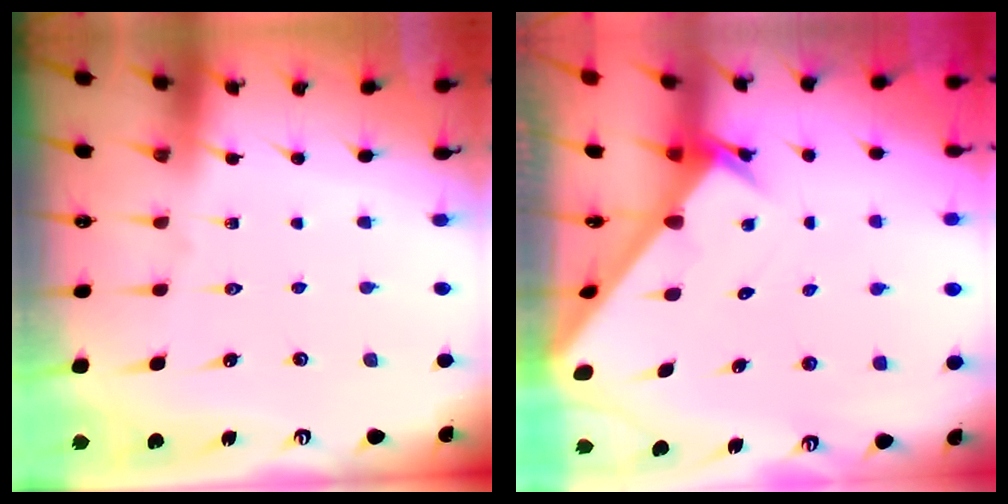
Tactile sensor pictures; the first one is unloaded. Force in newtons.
{"total": 2.7, "press": 2.7, "slide": 0.2}